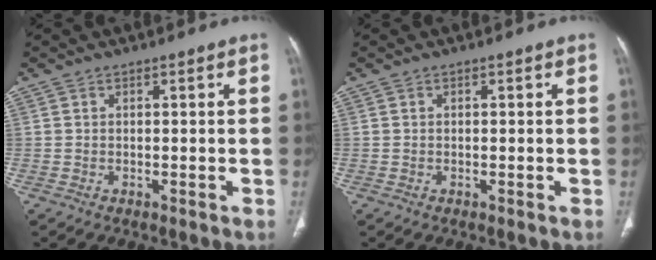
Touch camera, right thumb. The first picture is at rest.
{"total": 0.0}